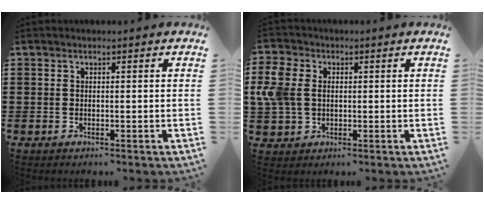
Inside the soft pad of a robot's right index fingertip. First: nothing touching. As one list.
[{"total": 5.8, "force": [0.6, 4.6, 3.5], "torque": [-0.114, 0.004, 0.002]}]